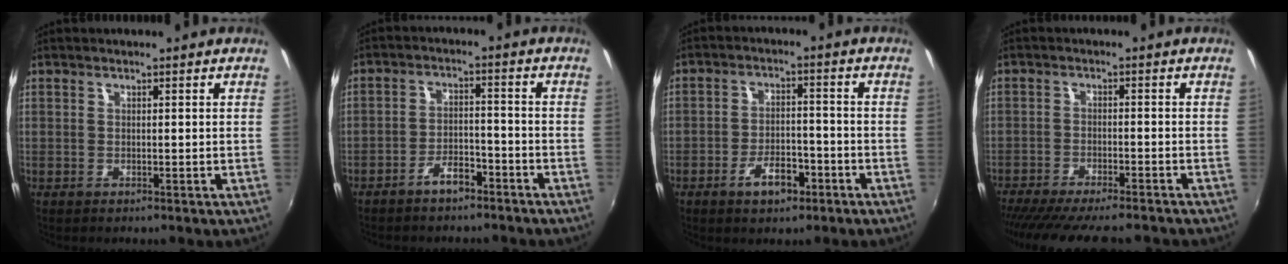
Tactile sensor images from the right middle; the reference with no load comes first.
{"total": 5.2, "force": [-4.2, 2.2, 2.3], "torque": [-0.057, 0.015, -0.062]}
{"total": 6.5, "force": [-3.8, 3.1, 4.2], "torque": [-0.084, 0.005, -0.055]}
{"total": 16.6, "force": [-14.4, 2.7, 7.8], "torque": [-0.154, -0.039, -0.216]}